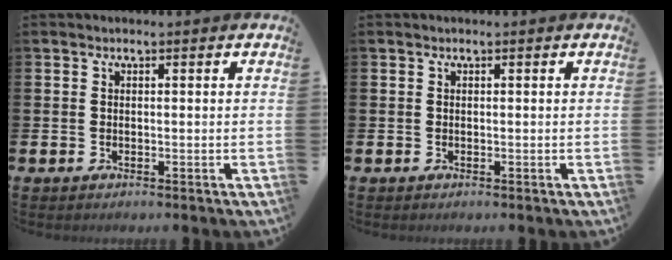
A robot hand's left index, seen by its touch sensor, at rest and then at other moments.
{"total": 0.0}